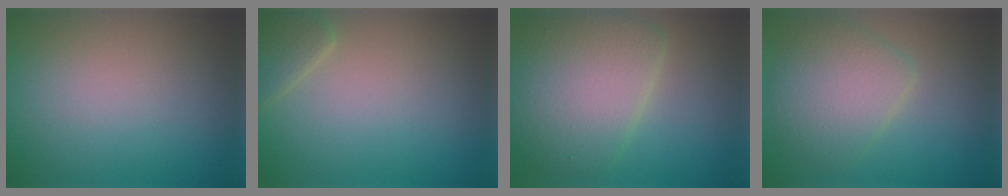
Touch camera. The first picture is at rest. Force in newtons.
{"total": 1.9, "press": 1.9, "slide": 0.1}
{"total": 7.7, "press": 7.7, "slide": 0.2}
{"total": 4.8, "press": 4.8, "slide": 0.1}